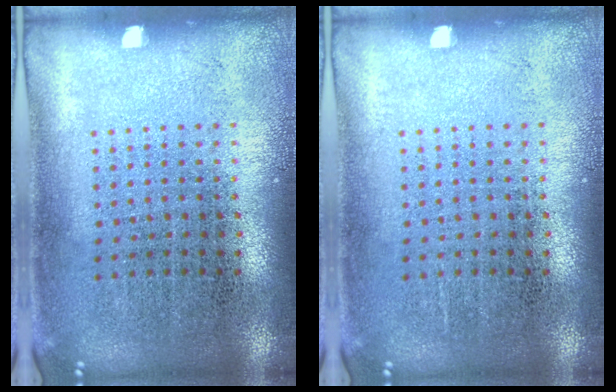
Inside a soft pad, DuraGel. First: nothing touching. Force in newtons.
{"total": 0.0}